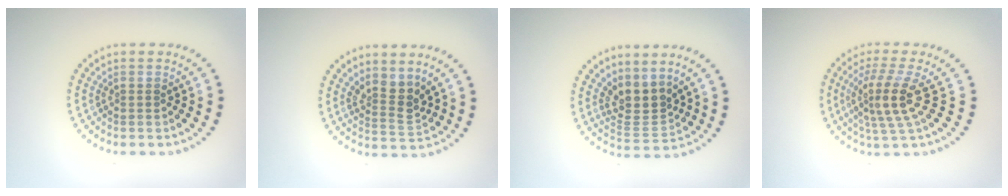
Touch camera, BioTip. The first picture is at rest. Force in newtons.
{"total": 2.6, "press": 2.0, "slide": 1.7}
{"total": 3.2, "press": 2.4, "slide": 2.1}
{"total": 4.1, "press": 3.1, "slide": 2.6}